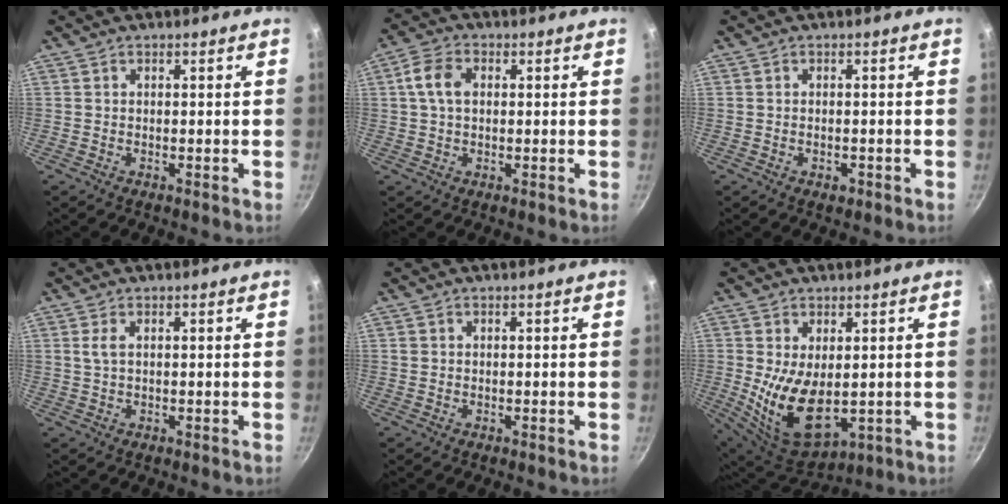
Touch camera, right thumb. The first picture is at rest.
{"total": 5.8, "force": [0.9, 3.9, 4.2], "torque": [-0.079, 0.013, 0.010]}
{"total": 1.4, "force": [-0.7, 0.8, 0.9], "torque": [-0.014, 0.002, -0.009]}
{"total": 1.9, "force": [0.5, 0.7, 1.7], "torque": [-0.038, 0.001, 0.013]}
{"total": 0.6, "force": [0.1, 0.6, 0.1], "torque": [0.000, 0.003, 0.001]}
{"total": 13.2, "force": [-0.2, 7.7, 10.7], "torque": [-0.179, -0.026, 0.021]}